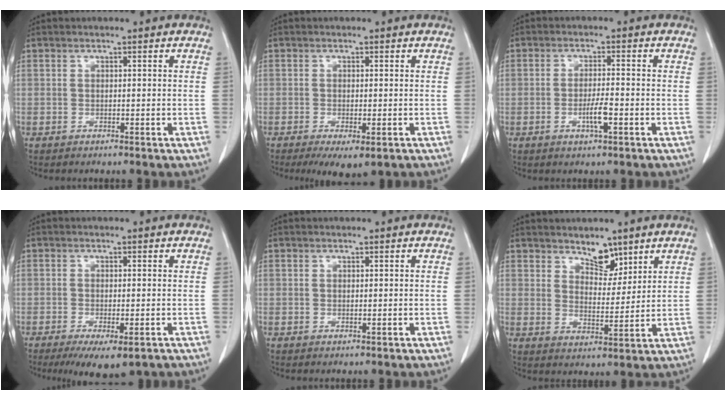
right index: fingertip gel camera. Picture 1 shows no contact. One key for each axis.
{"total": 5.5, "fx": -2.9, "fy": 1.7, "fz": 4.3, "tx": -0.061, "ty": -0.015, "tz": -0.040}
{"total": 3.6, "fx": -1.3, "fy": 0.3, "fz": 3.4, "tx": -0.065, "ty": -0.003, "tz": -0.023}
{"total": 7.6, "fx": -4.8, "fy": 2.1, "fz": 5.4, "tx": -0.075, "ty": -0.018, "tz": -0.071}
{"total": 0.0}
{"total": 5.2, "fx": 3.9, "fy": 2.4, "fz": 2.3, "tx": -0.033, "ty": -0.007, "tz": 0.071}